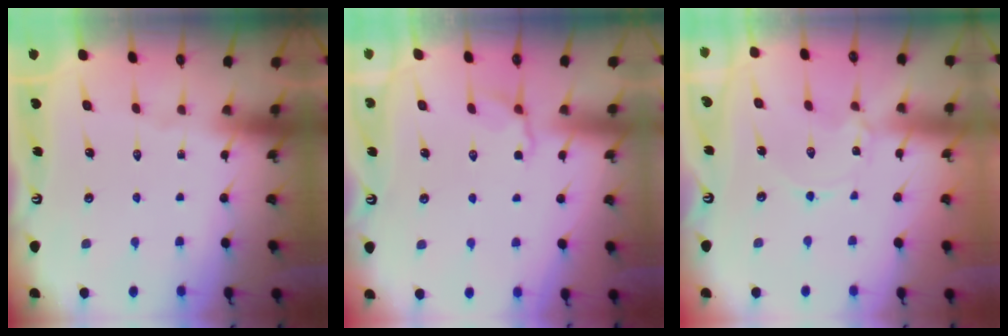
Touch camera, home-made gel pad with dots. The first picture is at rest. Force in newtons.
{"total": 2.5, "press": 1.9, "slide": 1.6}
{"total": 1.8, "press": 1.8, "slide": 0.3}